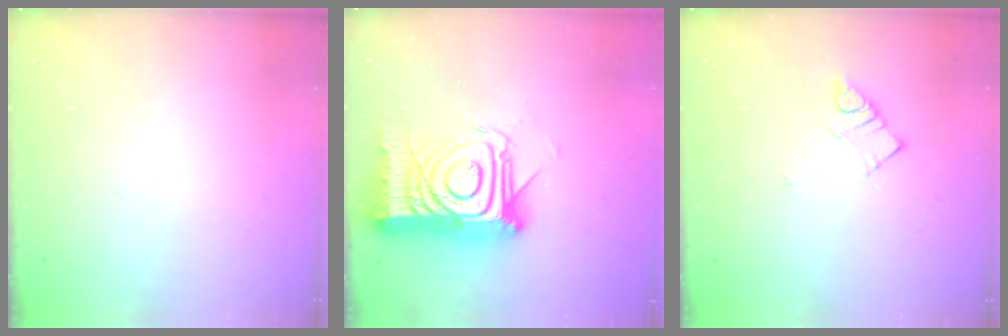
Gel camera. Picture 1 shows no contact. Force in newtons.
{"total": 22.4, "press": 22.4, "slide": 1.7}
{"total": 4.3, "press": 4.3, "slide": 0.5}